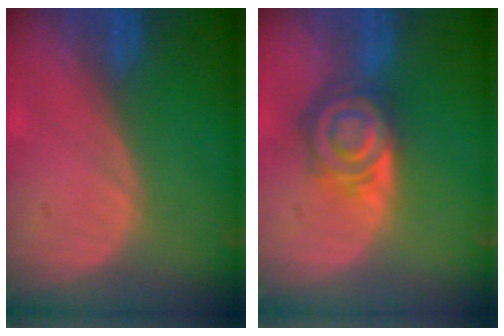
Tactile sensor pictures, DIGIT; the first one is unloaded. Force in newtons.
{"total": 8.0, "press": 7.1, "slide": 3.6}